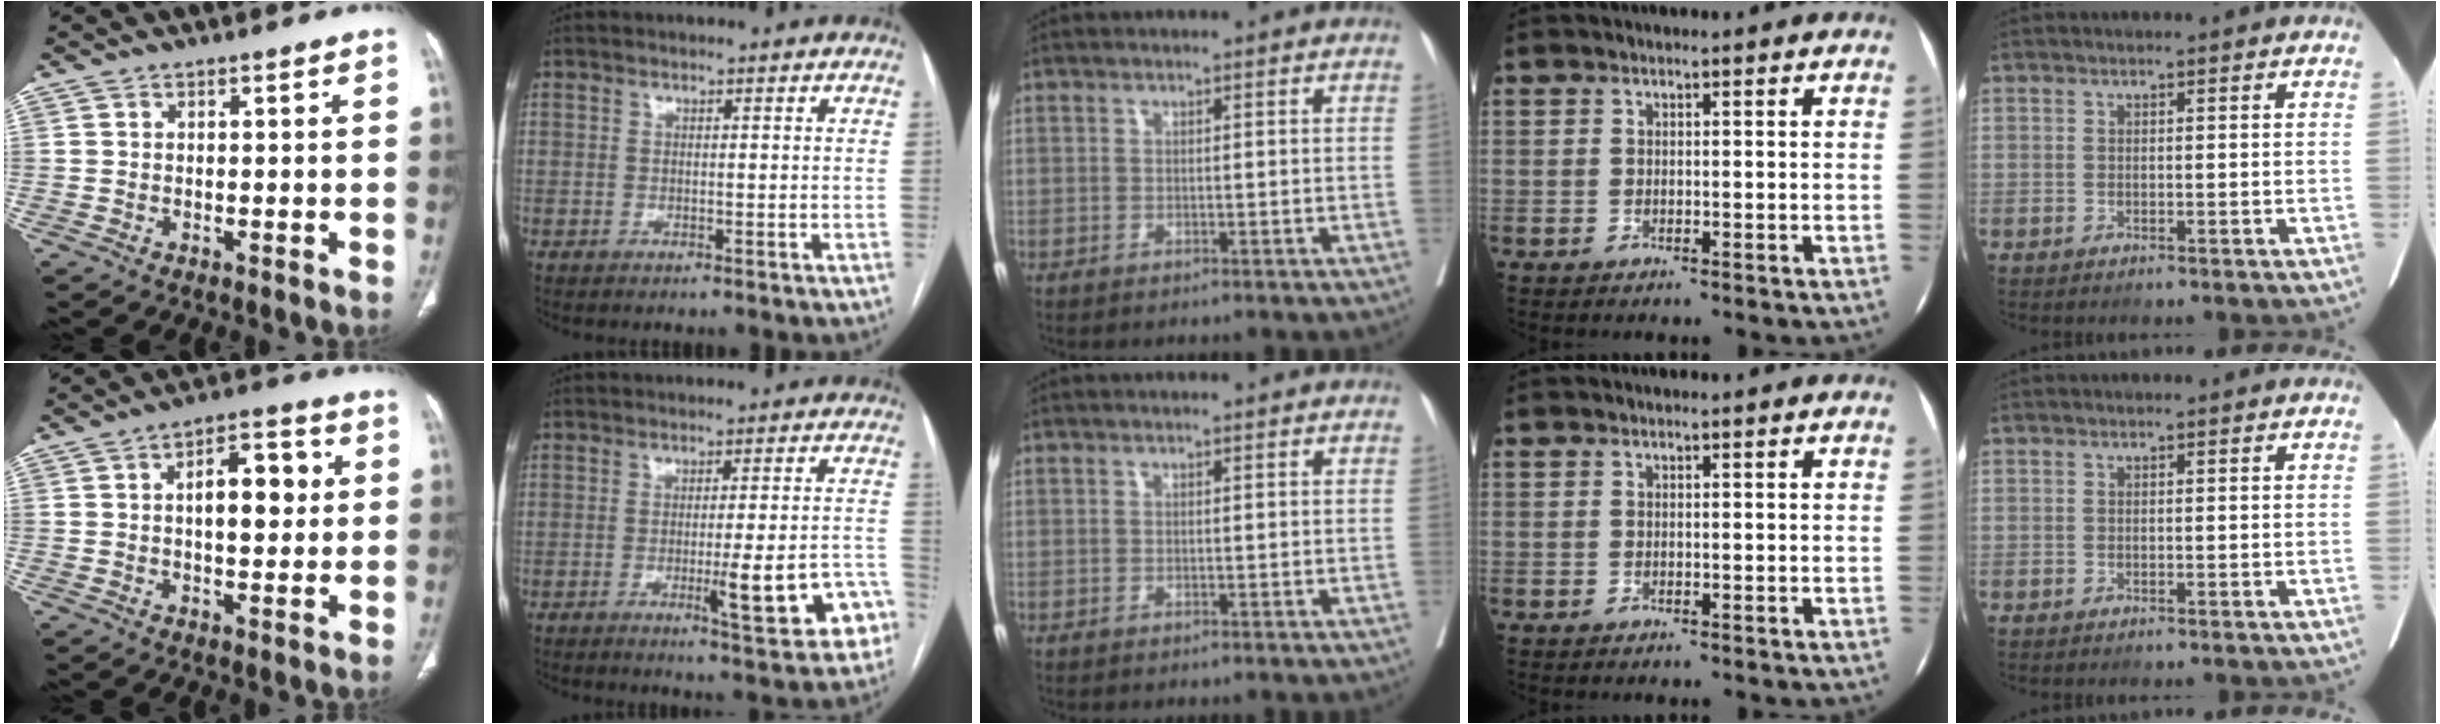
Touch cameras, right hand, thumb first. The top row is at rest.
{"thumb": {"total": 10.1, "force": [1.7, 4.9, 8.7], "torque": [-0.106, 0.013, 0.021]}, "index": {"total": 10.2, "force": [-3.9, 1.4, 9.3], "torque": [-0.116, 0.008, -0.043]}}